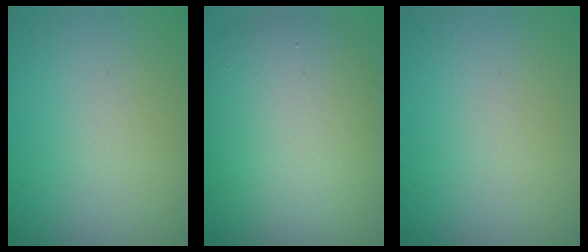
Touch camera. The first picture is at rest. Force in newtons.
{"total": 12.4, "press": 12.4, "slide": 0.5}
{"total": 0.0}